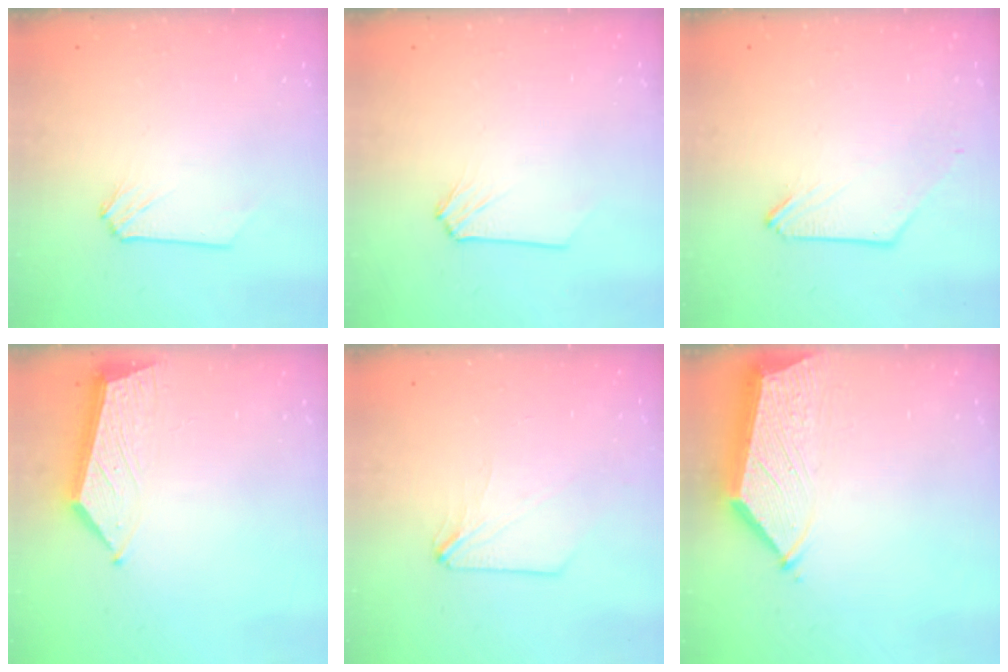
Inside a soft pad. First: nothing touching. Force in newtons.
{"total": 0.0}
{"total": 0.0}
{"total": 7.0, "press": 7.0, "slide": 0.1}
{"total": 0.0}
{"total": 5.6, "press": 5.6, "slide": 0.6}